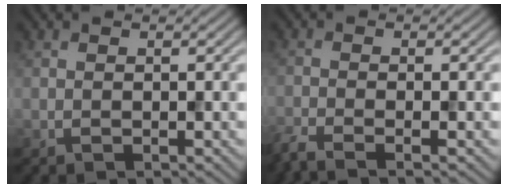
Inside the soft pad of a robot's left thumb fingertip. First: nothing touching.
{"total": 3.5, "force": [-2.5, 0.6, 2.3], "torque": [-0.039, -0.008, -0.061]}